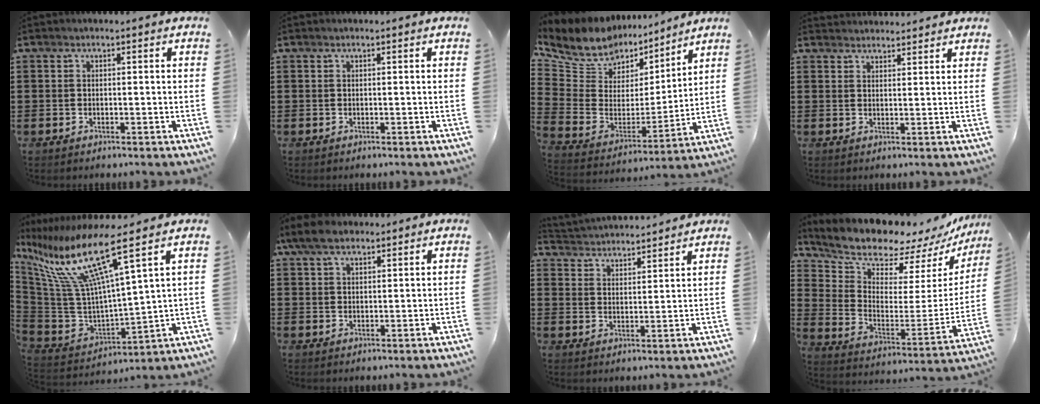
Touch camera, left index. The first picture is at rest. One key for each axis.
{"total": 0.0}
{"total": 9.0, "fx": 7.6, "fy": 4.6, "fz": 1.0, "tx": -0.075, "ty": -0.059, "tz": 0.139}
{"total": 2.3, "fx": 2.2, "fy": 0.2, "fz": -0.3, "tx": 0.000, "ty": -0.003, "tz": 0.045}
{"total": 15.3, "fx": 8.3, "fy": 2.9, "fz": 12.5, "tx": -0.282, "ty": -0.058, "tz": 0.129}
{"total": 5.5, "fx": 3.9, "fy": 2.4, "fz": 3.1, "tx": -0.062, "ty": 0.001, "tz": 0.073}
{"total": 3.4, "fx": 3.3, "fy": 0.2, "fz": -0.6, "tx": -0.007, "ty": -0.021, "tz": 0.057}
{"total": 9.4, "fx": 9.0, "fy": 2.0, "fz": 2.1, "tx": -0.080, "ty": -0.082, "tz": 0.152}